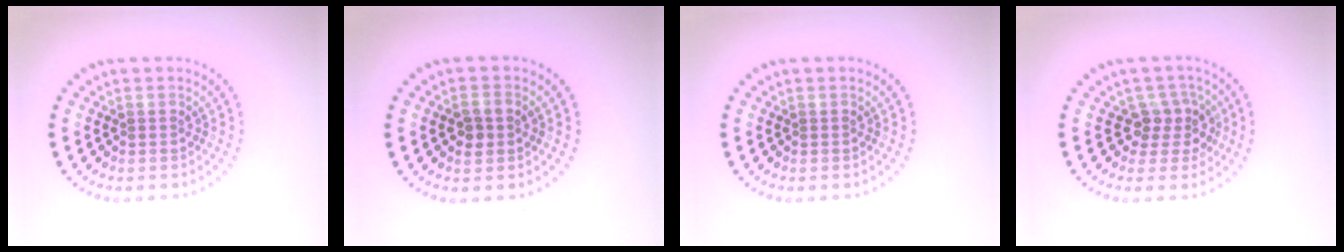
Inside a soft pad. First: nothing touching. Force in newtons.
{"total": 1.9, "press": 1.9, "slide": 0.0}
{"total": 0.0}
{"total": 2.6, "press": 2.0, "slide": 1.6}